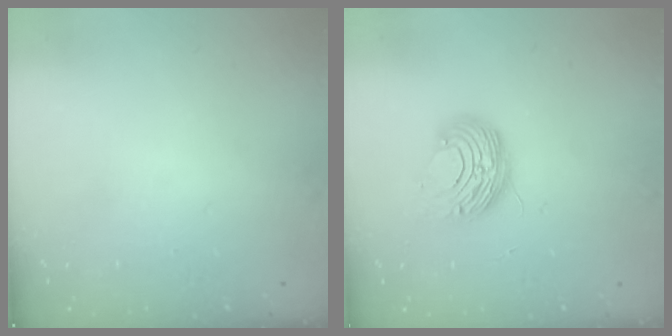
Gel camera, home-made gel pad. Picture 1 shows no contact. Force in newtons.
{"total": 10.0, "press": 10.0, "slide": 0.7}